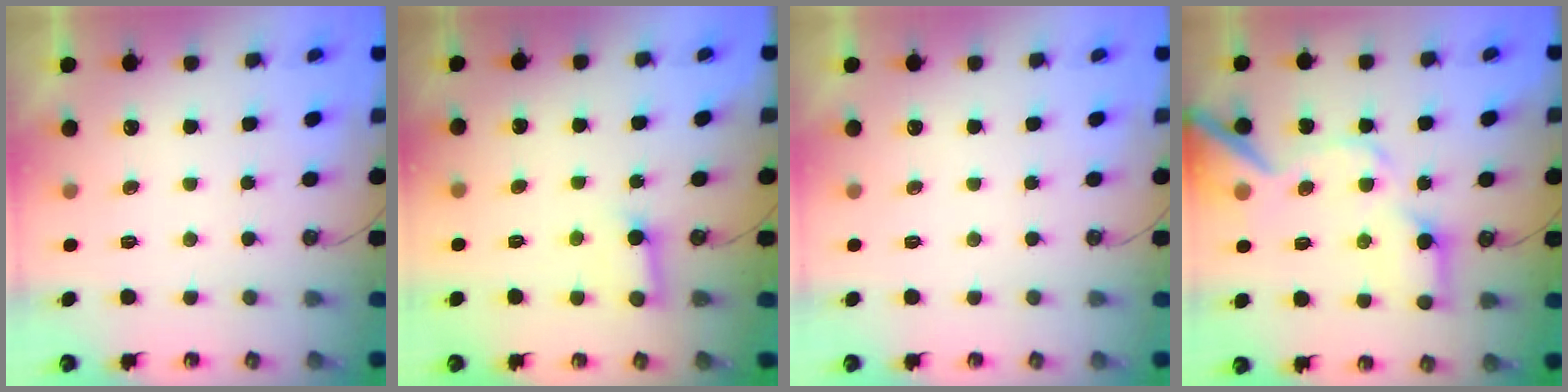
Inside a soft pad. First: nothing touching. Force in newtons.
{"total": 5.4, "press": 5.4, "slide": 0.7}
{"total": 0.0}
{"total": 17.4, "press": 17.3, "slide": 2.1}